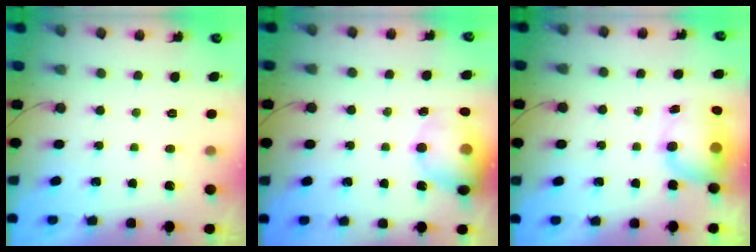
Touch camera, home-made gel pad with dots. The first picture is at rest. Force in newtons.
{"total": 15.7, "press": 15.5, "slide": 2.6}
{"total": 12.0, "press": 9.1, "slide": 7.8}